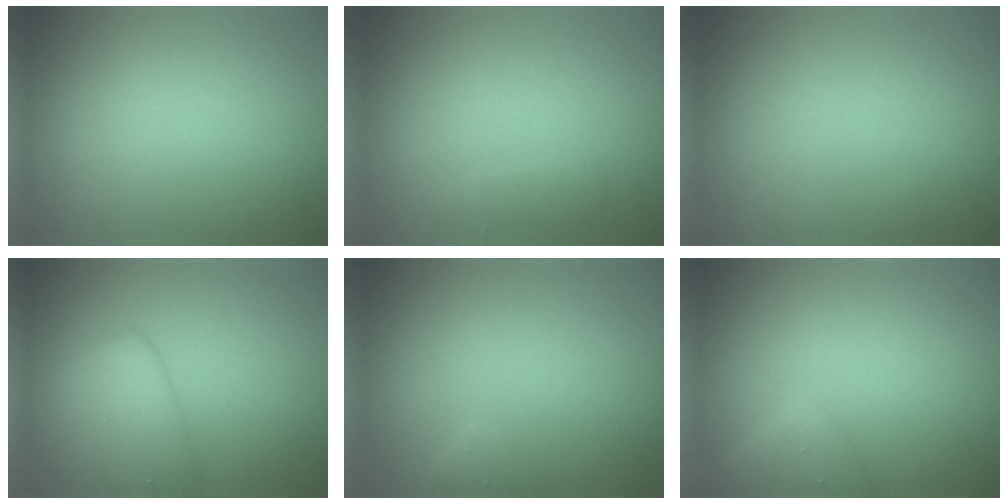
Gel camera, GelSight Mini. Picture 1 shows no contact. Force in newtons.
{"total": 0.7, "press": 0.7, "slide": 0.1}
{"total": 0.0}
{"total": 4.1, "press": 4.1, "slide": 0.3}
{"total": 1.2, "press": 1.2, "slide": 0.1}
{"total": 2.5, "press": 2.4, "slide": 0.3}